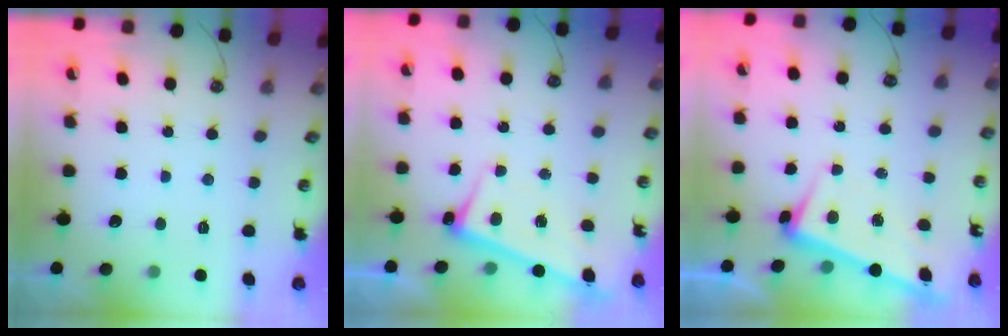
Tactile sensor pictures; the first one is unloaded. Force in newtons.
{"total": 2.6, "press": 2.6, "slide": 0.6}
{"total": 3.1, "press": 3.0, "slide": 1.1}